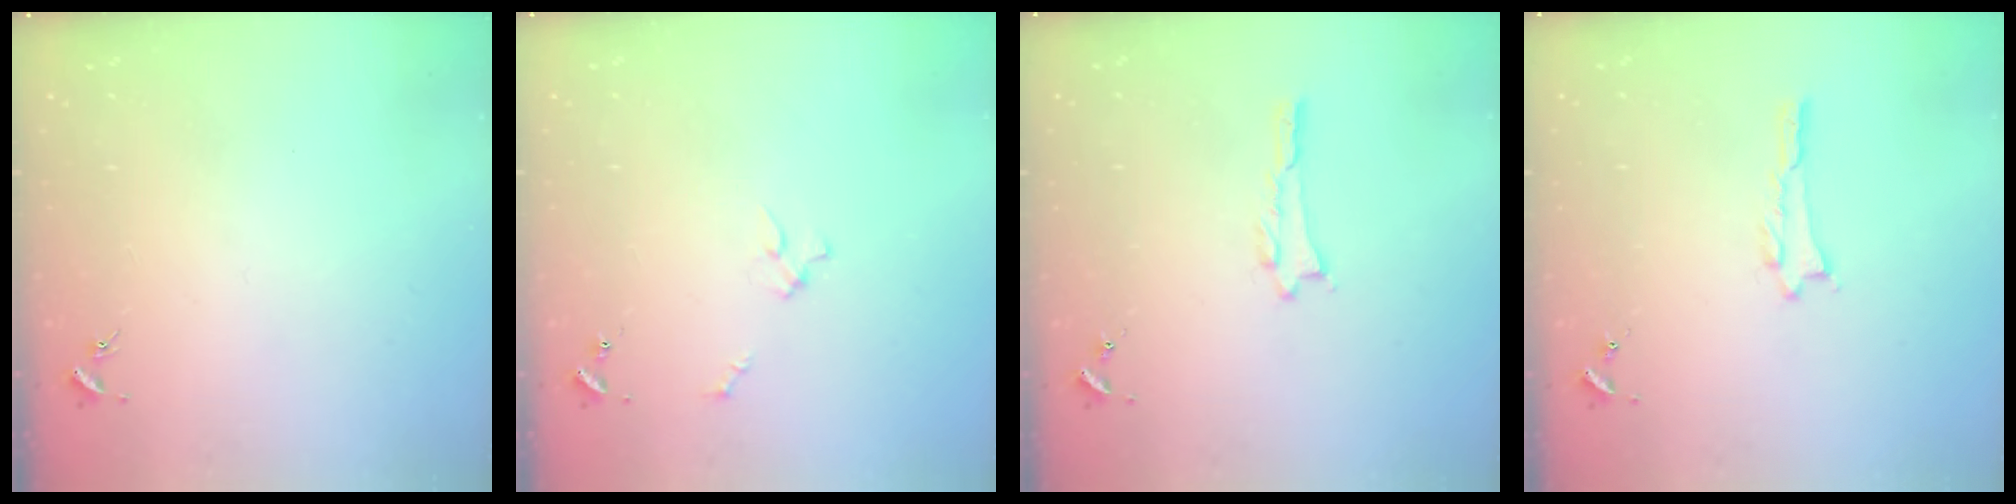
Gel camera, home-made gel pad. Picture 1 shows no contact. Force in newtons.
{"total": 2.3, "press": 2.2, "slide": 0.3}
{"total": 0.0}
{"total": 0.0}